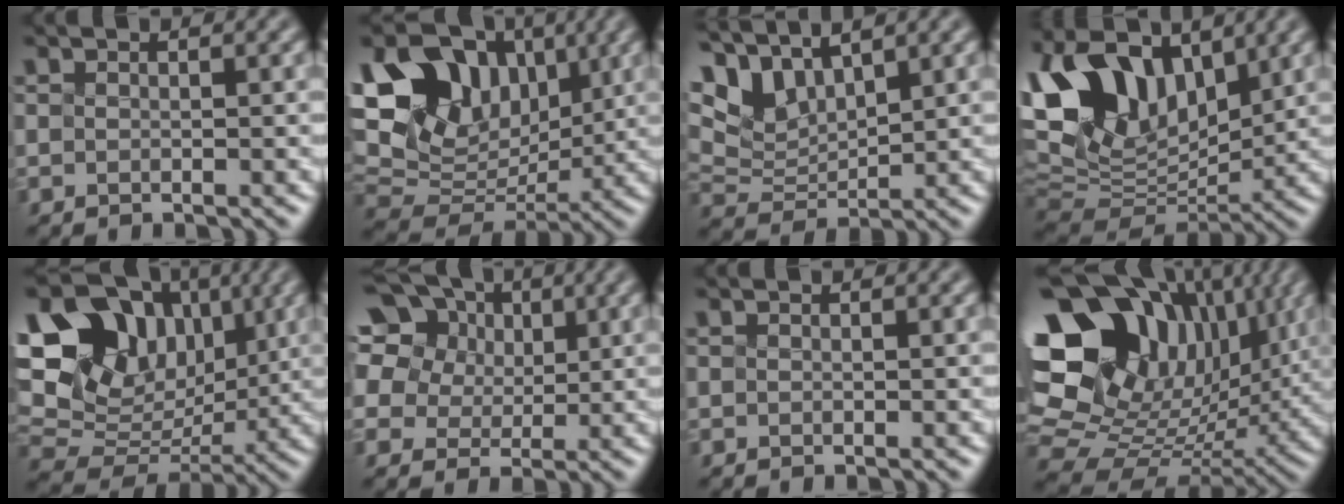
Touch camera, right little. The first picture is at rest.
{"total": 13.6, "force": [4.9, 9.9, 7.9], "torque": [-0.160, 0.047, 0.099]}
{"total": 5.8, "force": [4.2, 2.5, 3.1], "torque": [-0.076, 0.015, 0.092]}
{"total": 13.4, "force": [6.0, 8.4, 8.6], "torque": [-0.199, 0.021, 0.119]}
{"total": 15.3, "force": [5.8, 11.5, 8.3], "torque": [-0.163, 0.052, 0.121]}
{"total": 16.4, "force": [9.3, 10.9, 7.9], "torque": [-0.191, 0.074, 0.163]}
{"total": 0.0}
{"total": 17.5, "force": [6.1, 12.6, 10.5], "torque": [-0.206, 0.027, 0.135]}